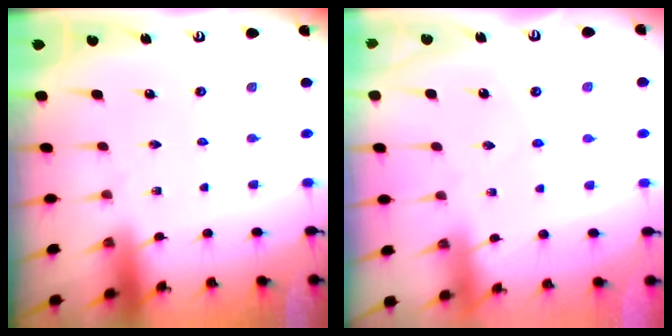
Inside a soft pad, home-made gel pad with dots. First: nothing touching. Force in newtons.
{"total": 2.9, "press": 2.9, "slide": 0.3}